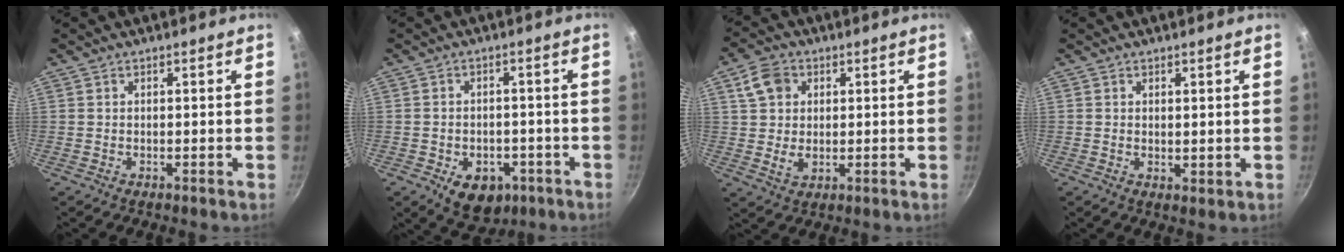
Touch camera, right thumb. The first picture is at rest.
{"total": 9.4, "force": [-3.9, 6.4, 5.6], "torque": [-0.047, 0.013, -0.041]}
{"total": 7.9, "force": [2.3, 6.2, 4.3], "torque": [-0.065, -0.007, 0.037]}
{"total": 1.6, "force": [0.9, 0.8, 1.0], "torque": [-0.010, -0.015, 0.012]}